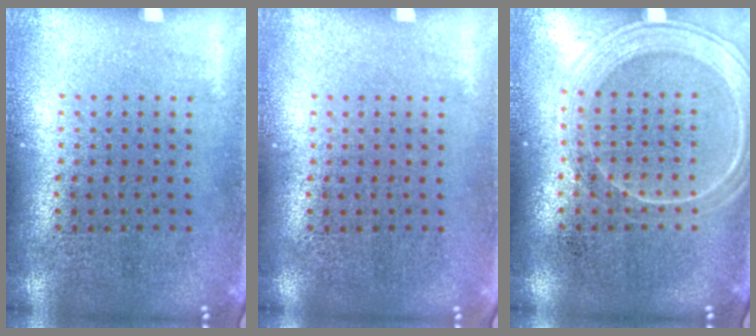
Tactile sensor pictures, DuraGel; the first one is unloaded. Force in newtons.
{"total": 0.0}
{"total": 2.6, "press": 2.5, "slide": 0.6}